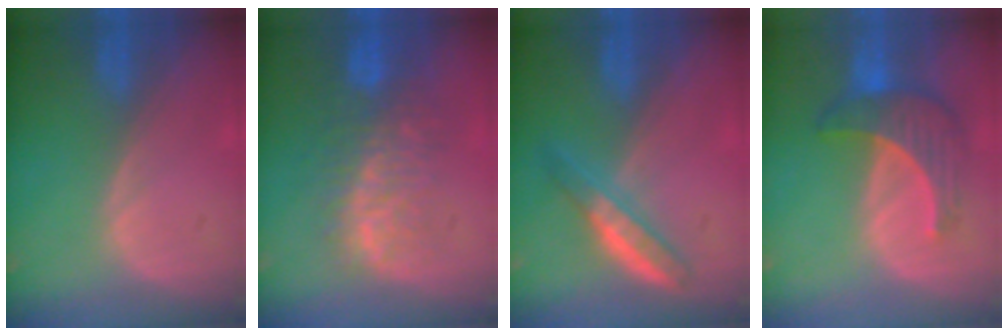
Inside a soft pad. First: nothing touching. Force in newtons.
{"total": 10.0, "press": 8.6, "slide": 5.2}
{"total": 4.7, "press": 4.4, "slide": 1.4}
{"total": 7.1, "press": 6.9, "slide": 1.8}